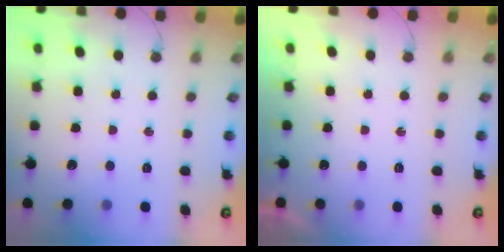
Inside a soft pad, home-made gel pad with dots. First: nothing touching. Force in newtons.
{"total": 0.0}